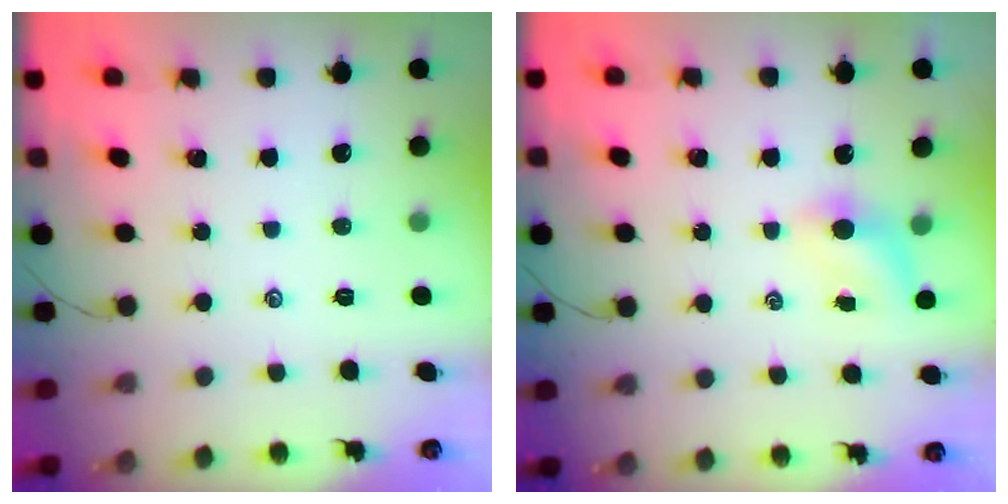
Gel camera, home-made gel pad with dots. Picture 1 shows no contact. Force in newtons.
{"total": 4.1, "press": 4.0, "slide": 0.6}